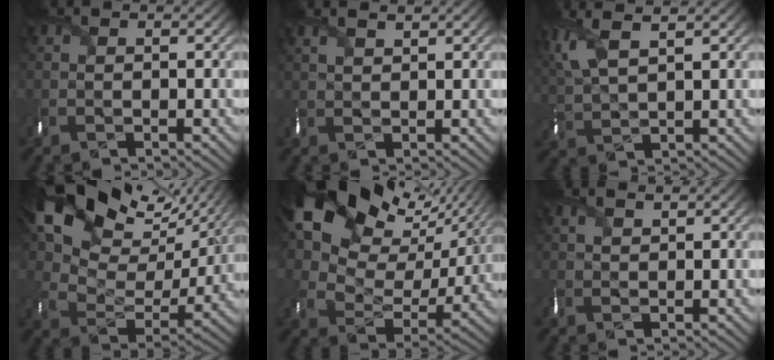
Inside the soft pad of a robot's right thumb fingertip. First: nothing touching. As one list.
[{"total": 2.4, "force": [1.8, 0.5, 1.5], "torque": [-0.034, 0.005, 0.038]}, {"total": 7.4, "force": [4.2, 2.4, 5.7], "torque": [-0.161, 0.018, 0.089]}, {"total": 17.5, "force": [10.8, 9.5, 10.0], "torque": [-0.210, 0.025, 0.193]}, {"total": 17.7, "force": [9.2, 10.6, 10.7], "torque": [-0.215, 0.021, 0.169]}, {"total": 2.0, "force": [1.5, 0.5, 1.2], "torque": [-0.034, 0.006, 0.034]}]